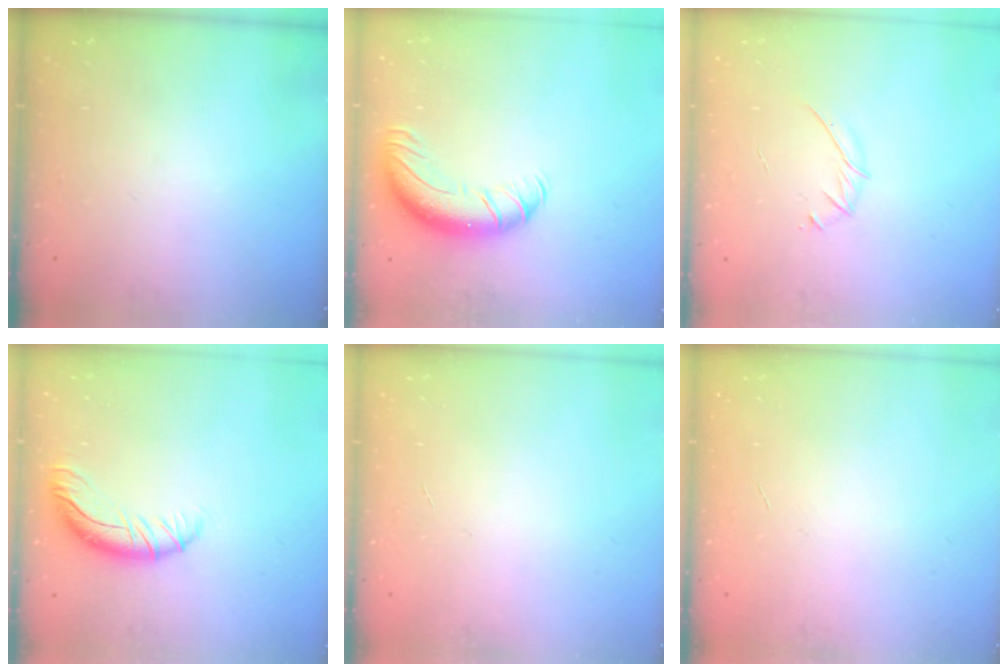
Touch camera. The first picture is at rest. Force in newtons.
{"total": 12.6, "press": 12.2, "slide": 3.0}
{"total": 3.7, "press": 3.5, "slide": 0.9}
{"total": 10.2, "press": 10.2, "slide": 0.7}
{"total": 0.0}
{"total": 0.0}